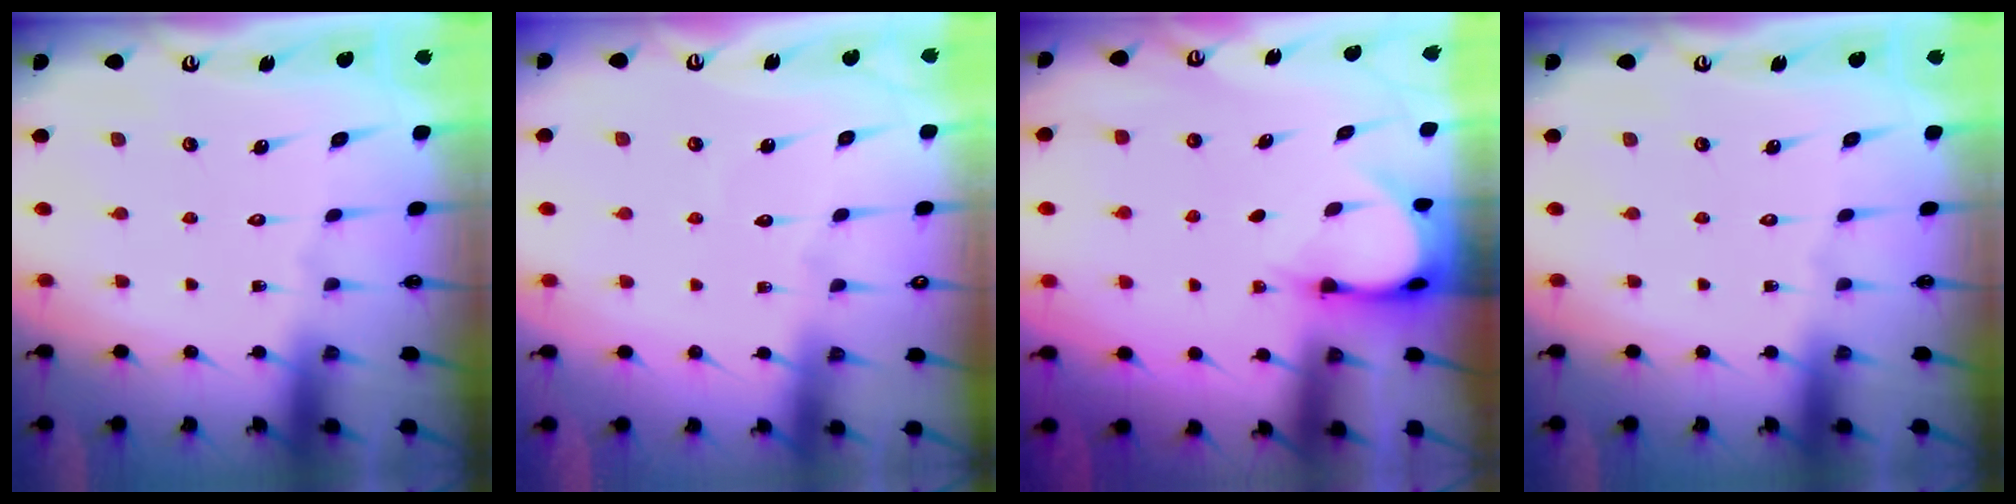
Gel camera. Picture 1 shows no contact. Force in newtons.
{"total": 2.3, "press": 2.2, "slide": 0.3}
{"total": 4.0, "press": 4.0, "slide": 0.3}
{"total": 0.0}